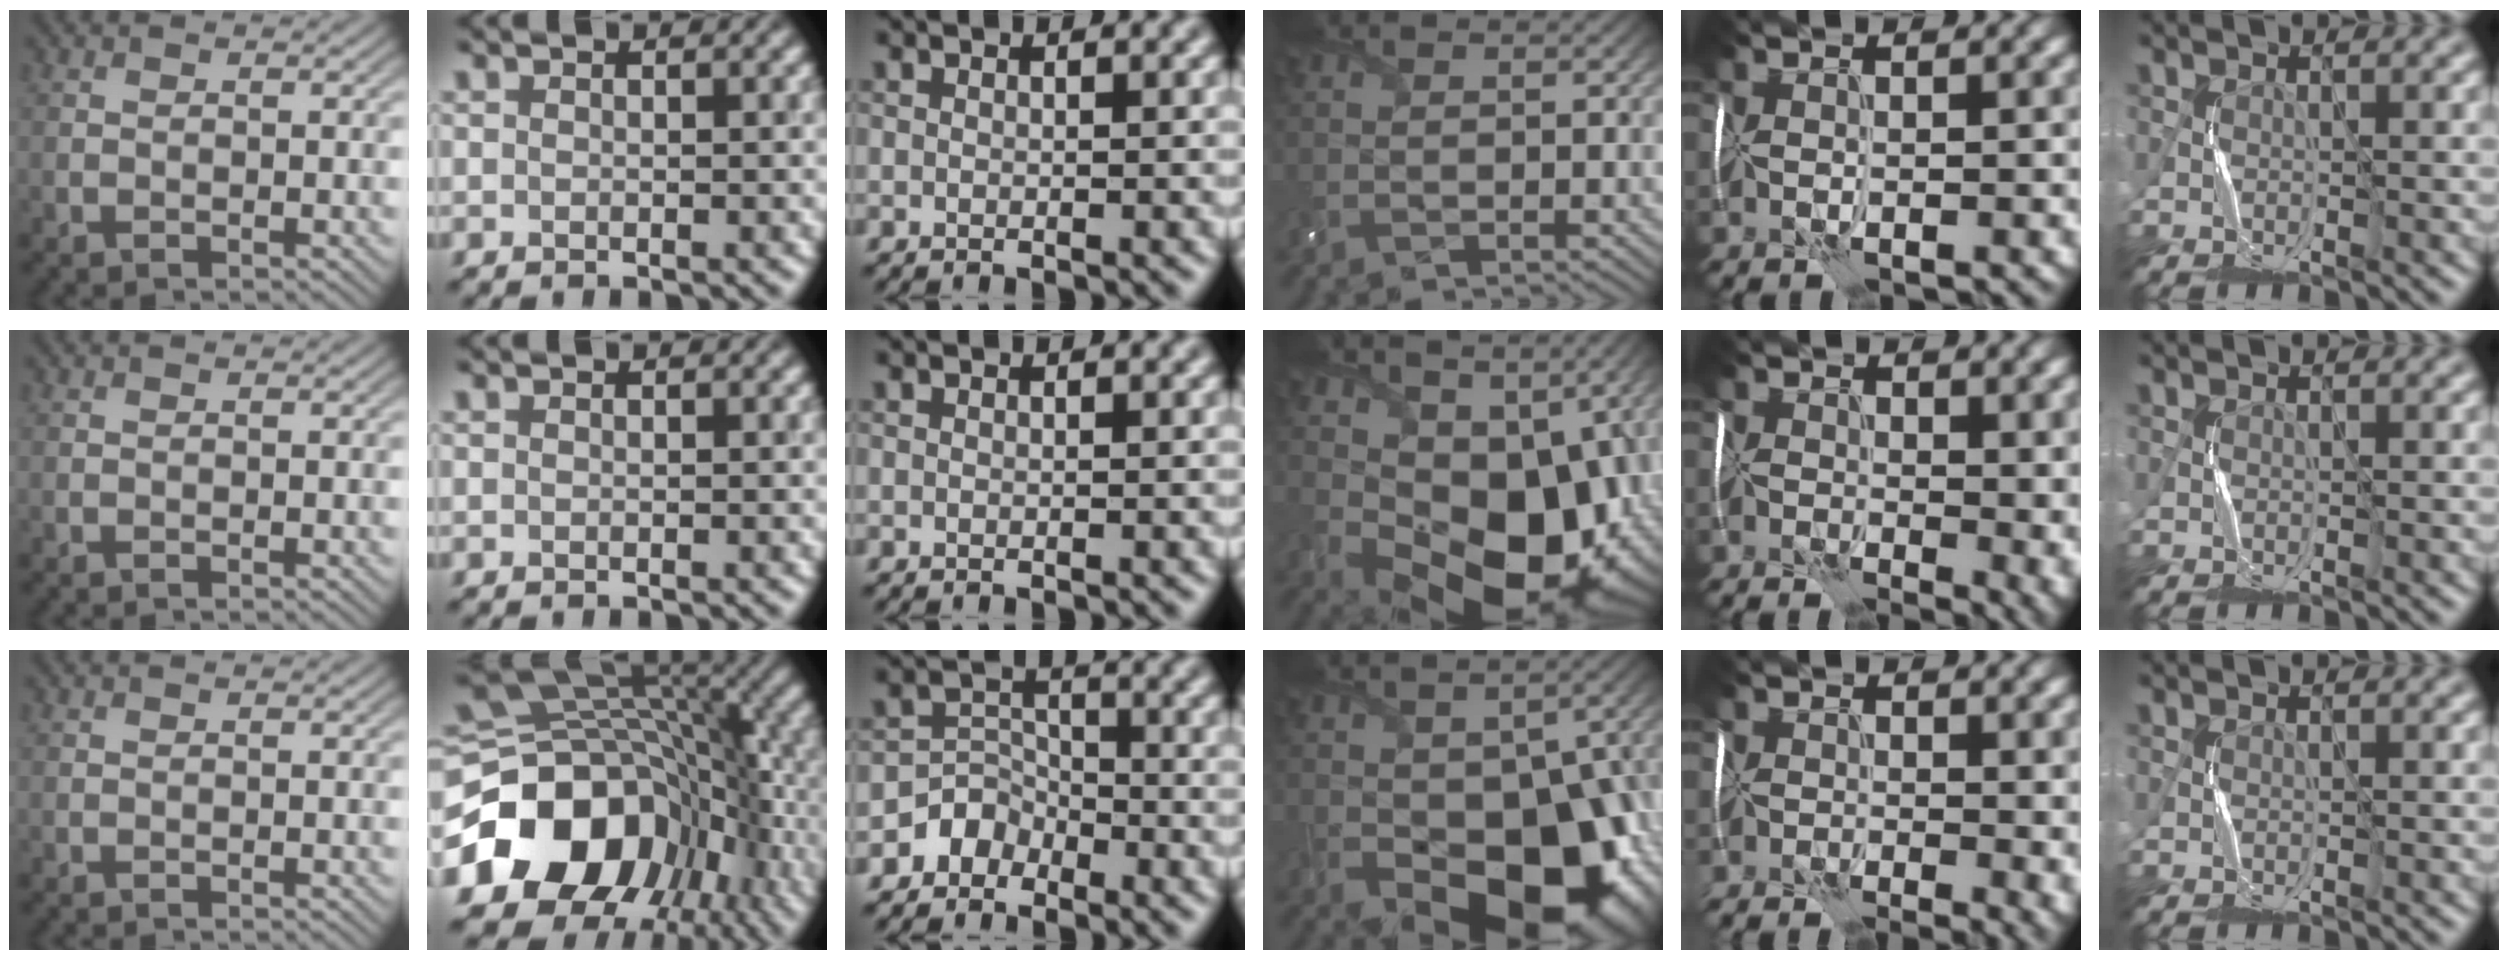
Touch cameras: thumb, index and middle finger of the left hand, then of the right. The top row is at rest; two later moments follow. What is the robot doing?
{"motion": "wrap", "object": "receipt paper"}